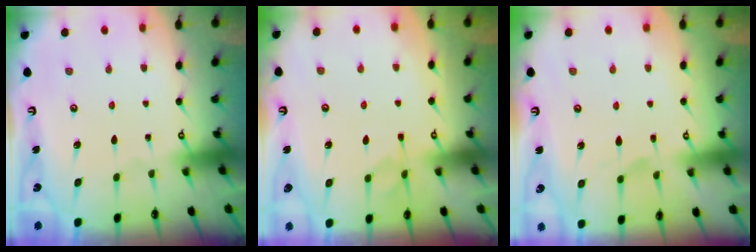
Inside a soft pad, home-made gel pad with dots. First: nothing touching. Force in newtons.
{"total": 2.3, "press": 2.0, "slide": 1.2}
{"total": 1.6, "press": 1.0, "slide": 1.2}